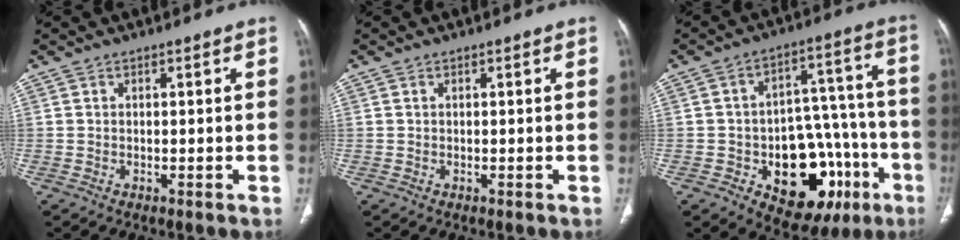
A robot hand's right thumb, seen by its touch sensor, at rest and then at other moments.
{"total": 0.0}
{"total": 21.9, "force": [-8.1, 13.1, 15.6], "torque": [-0.170, 0.056, -0.094]}